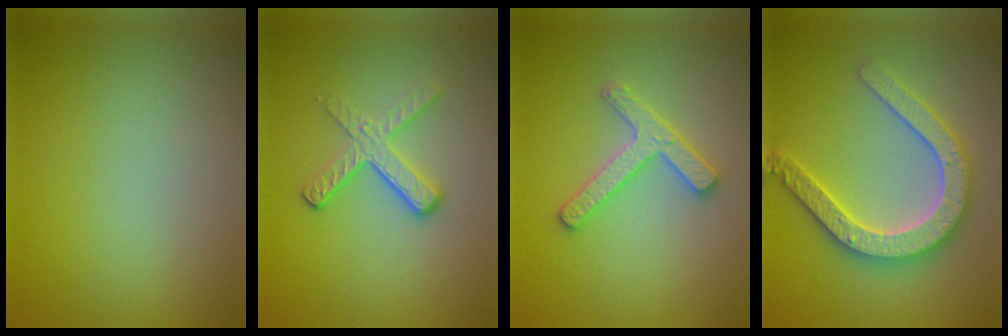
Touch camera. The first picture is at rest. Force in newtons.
{"total": 3.5, "press": 2.4, "slide": 2.5}
{"total": 3.4, "press": 3.3, "slide": 0.6}
{"total": 5.2, "press": 5.1, "slide": 1.0}